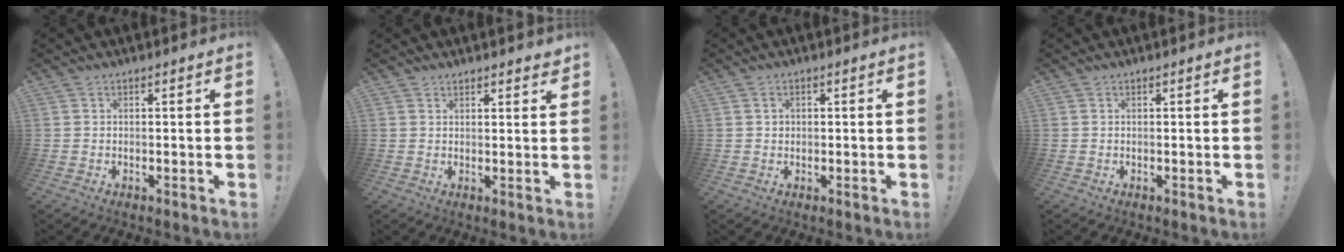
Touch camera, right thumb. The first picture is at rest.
{"total": 2.2, "force": [2.0, 0.8, 0.6], "torque": [-0.007, -0.012, 0.036]}
{"total": 1.3, "force": [0.4, 1.1, 0.5], "torque": [-0.006, 0.000, 0.006]}
{"total": 0.0}